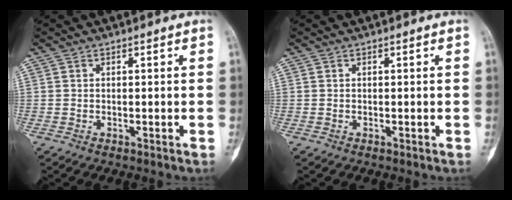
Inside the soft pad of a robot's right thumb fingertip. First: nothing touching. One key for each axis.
{"total": 0.0}